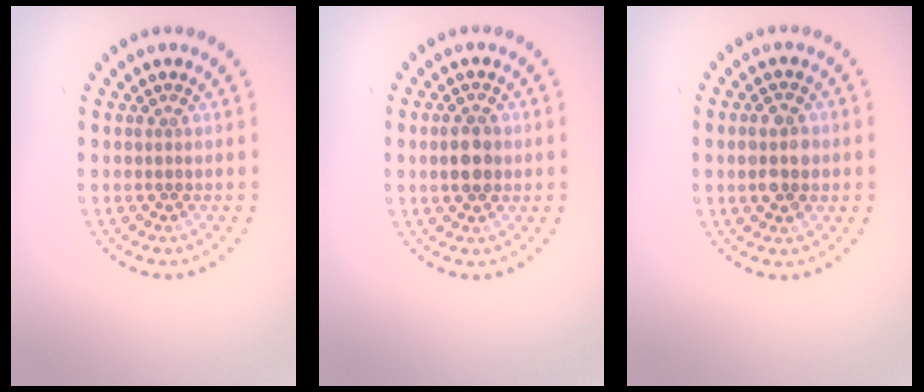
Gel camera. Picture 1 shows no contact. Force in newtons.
{"total": 3.0, "press": 3.0, "slide": 0.1}
{"total": 3.6, "press": 3.6, "slide": 0.1}